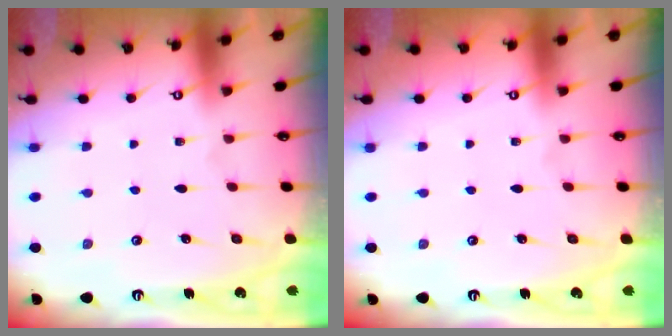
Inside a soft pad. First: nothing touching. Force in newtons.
{"total": 0.0}